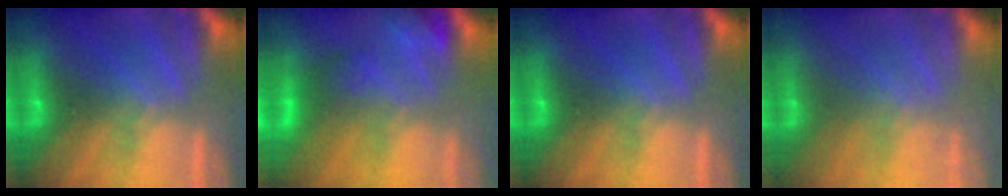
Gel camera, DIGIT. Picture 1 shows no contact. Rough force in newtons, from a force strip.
{"total": 5.0}
{"total": 0.0}
{"total": 1.2}